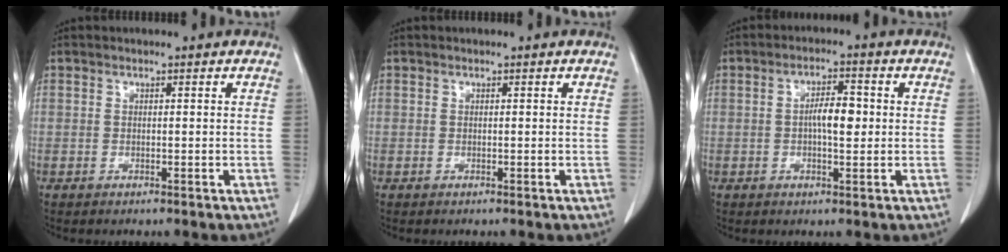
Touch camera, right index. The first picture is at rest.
{"total": 0.0}
{"total": 4.5, "force": [-0.1, 1.4, 4.3], "torque": [-0.079, 0.008, -0.003]}